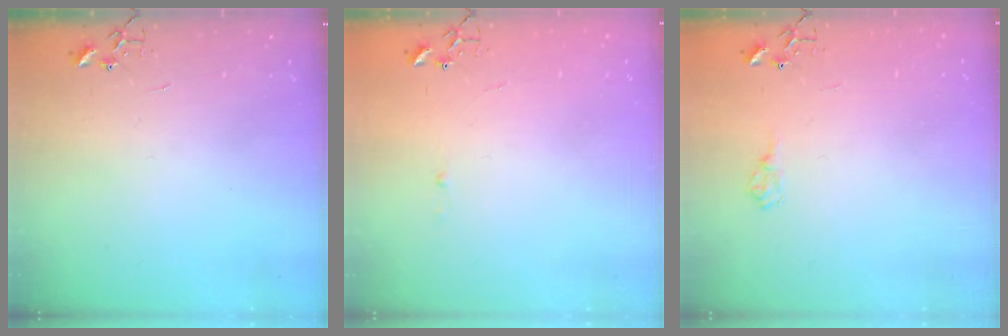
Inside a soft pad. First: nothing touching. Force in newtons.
{"total": 1.8, "press": 1.8, "slide": 0.2}
{"total": 6.8, "press": 6.8, "slide": 0.9}